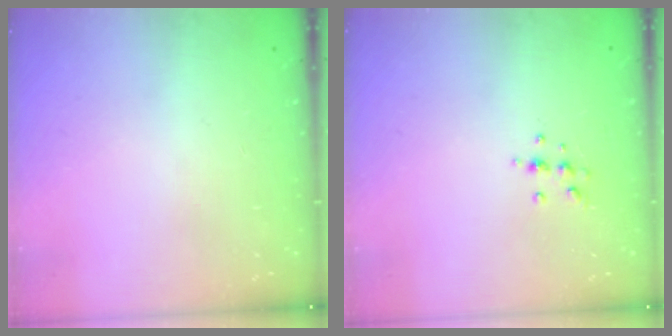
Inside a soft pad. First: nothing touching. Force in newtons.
{"total": 6.2, "press": 6.1, "slide": 0.8}